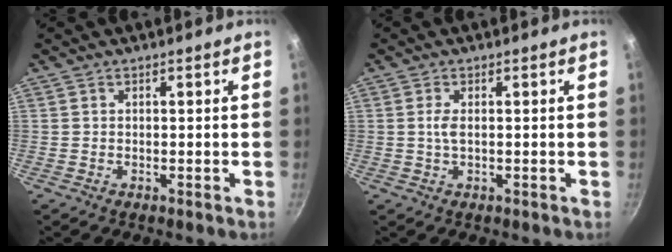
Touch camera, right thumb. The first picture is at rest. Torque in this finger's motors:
{"motor_torque": [0.56, 0.19, 0.54, -0.34, 0.11]}